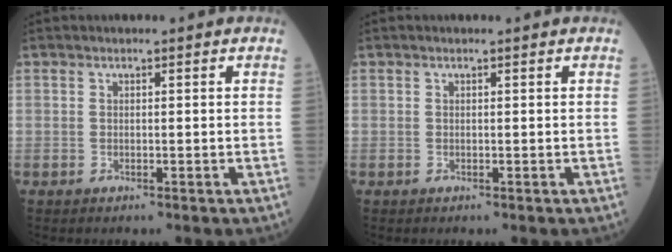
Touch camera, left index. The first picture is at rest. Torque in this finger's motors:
{"motor_torque": [-0.04, 0.03, -0.03, -0.01]}